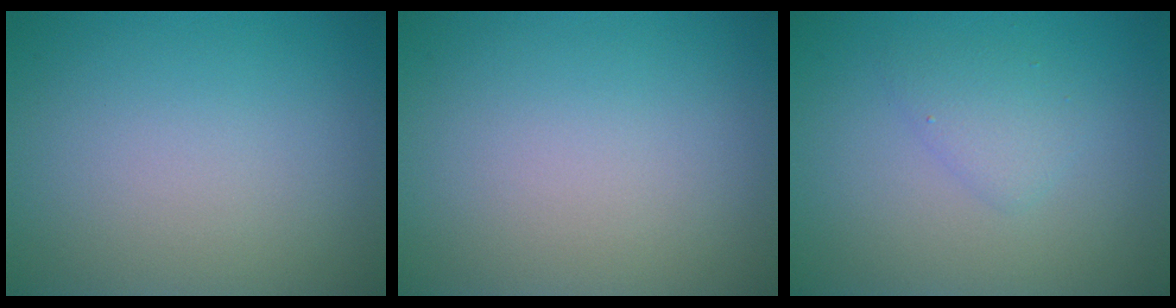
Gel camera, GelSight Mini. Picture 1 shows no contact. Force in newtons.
{"total": 0.0}
{"total": 1.7, "press": 1.7, "slide": 0.1}